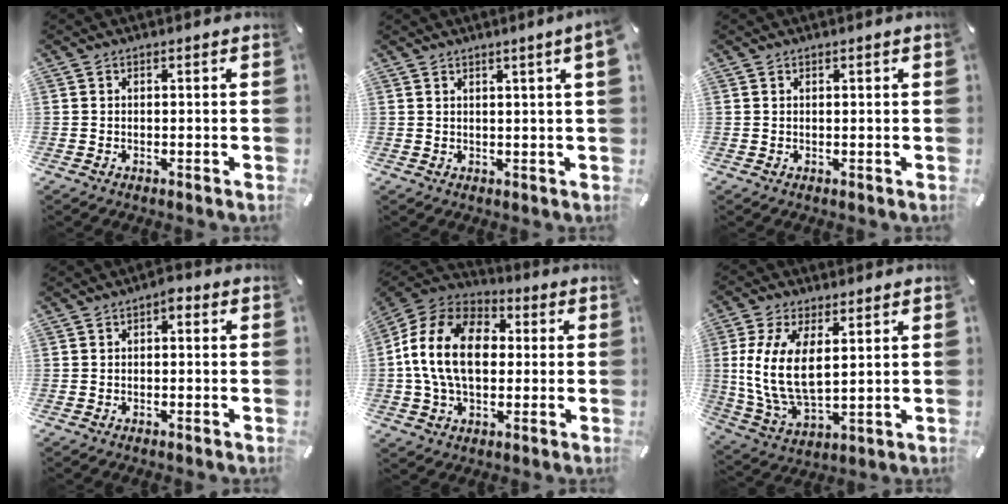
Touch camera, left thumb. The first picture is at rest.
{"total": 3.6, "force": [1.7, -0.3, 3.1], "torque": [-0.059, -0.003, 0.028]}
{"total": 0.7, "force": [0.4, -0.1, 0.6], "torque": [-0.010, -0.002, 0.007]}
{"total": 1.7, "force": [-0.5, 1.0, 1.3], "torque": [-0.027, 0.010, -0.013]}
{"total": 16.8, "force": [0.3, 12.0, 11.8], "torque": [-0.254, 0.018, 0.002]}
{"total": 12.2, "force": [3.1, 6.5, 9.9], "torque": [-0.228, -0.012, 0.055]}